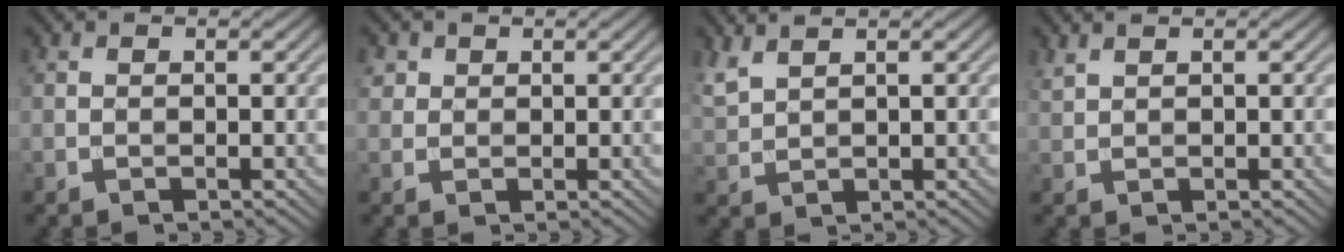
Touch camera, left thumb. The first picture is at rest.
{"total": 1.7, "force": [0.9, 1.4, 0.3], "torque": [-0.009, -0.002, 0.017]}
{"total": 3.0, "force": [2.4, 0.6, 1.6], "torque": [-0.046, 0.011, 0.057]}
{"total": 1.2, "force": [1.1, 0.1, 0.6], "torque": [-0.020, 0.005, 0.026]}